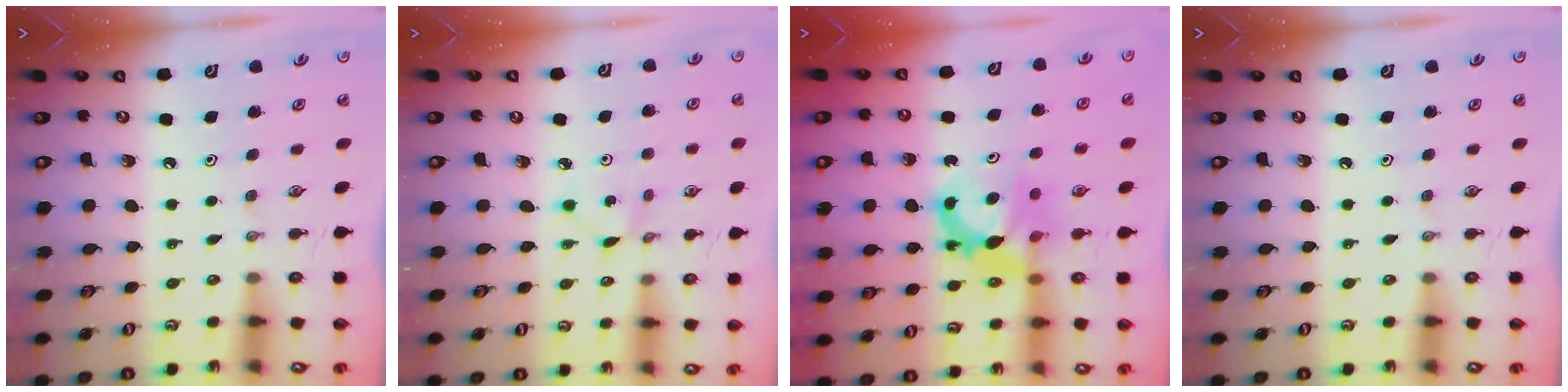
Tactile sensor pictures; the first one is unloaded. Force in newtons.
{"total": 1.2, "press": 1.2, "slide": 0.1}
{"total": 7.9, "press": 7.9, "slide": 0.4}
{"total": 0.0}